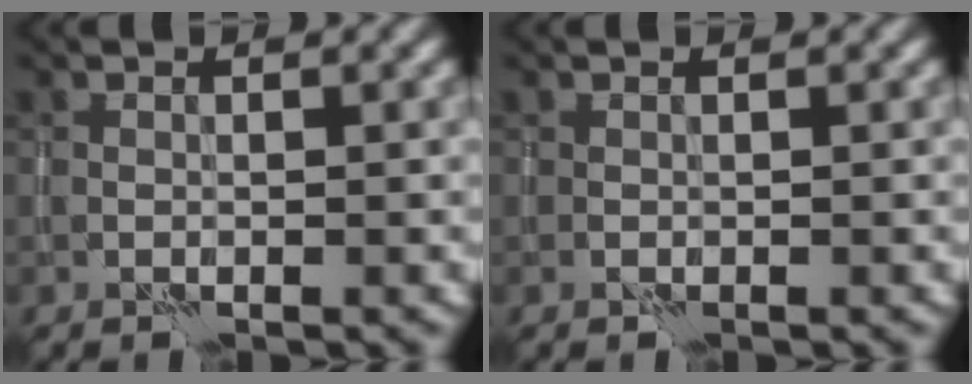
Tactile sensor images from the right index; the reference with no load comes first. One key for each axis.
{"total": 0.0}